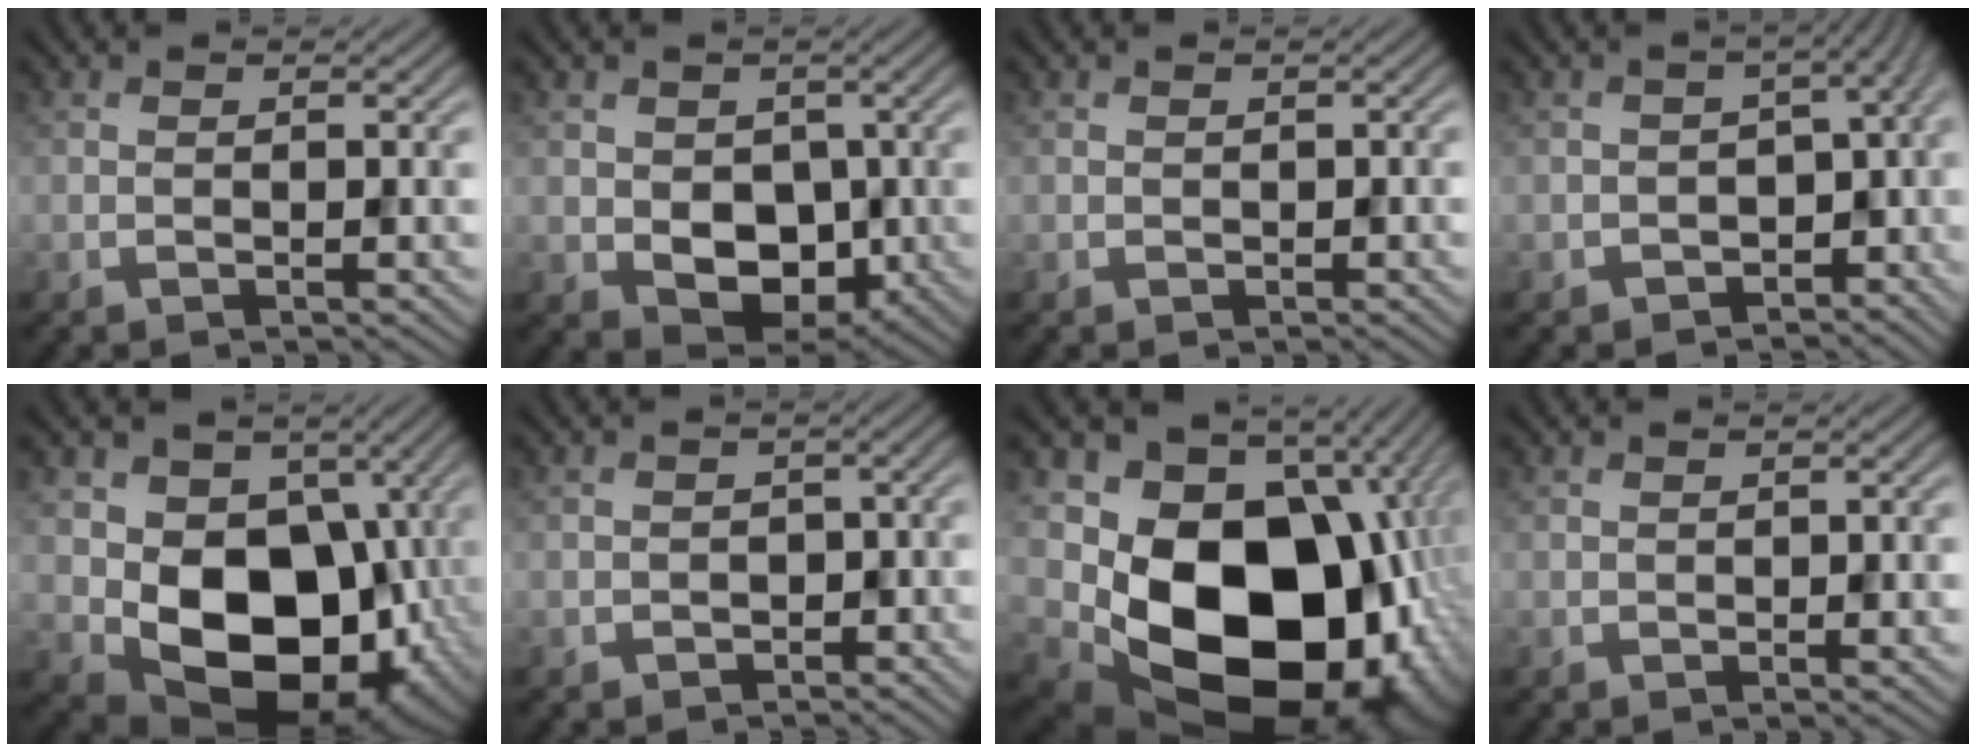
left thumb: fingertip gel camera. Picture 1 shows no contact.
{"total": 6.9, "force": [-0.1, 5.3, 4.4], "torque": [-0.086, -0.024, 0.004]}
{"total": 0.5, "force": [0.3, 0.4, 0.0], "torque": [0.002, -0.004, 0.005]}
{"total": 6.7, "force": [-3.2, 4.3, 4.0], "torque": [-0.049, -0.028, -0.046]}
{"total": 14.0, "force": [-1.1, 10.4, 9.3], "torque": [-0.147, -0.034, -0.013]}
{"total": 2.2, "force": [-1.1, 1.7, 0.7], "torque": [-0.008, -0.003, -0.019]}
{"total": 21.0, "force": [-3.3, 15.8, 13.4], "torque": [-0.254, -0.071, -0.006]}
{"total": 1.0, "force": [0.2, 0.6, 0.7], "torque": [-0.009, -0.002, 0.004]}